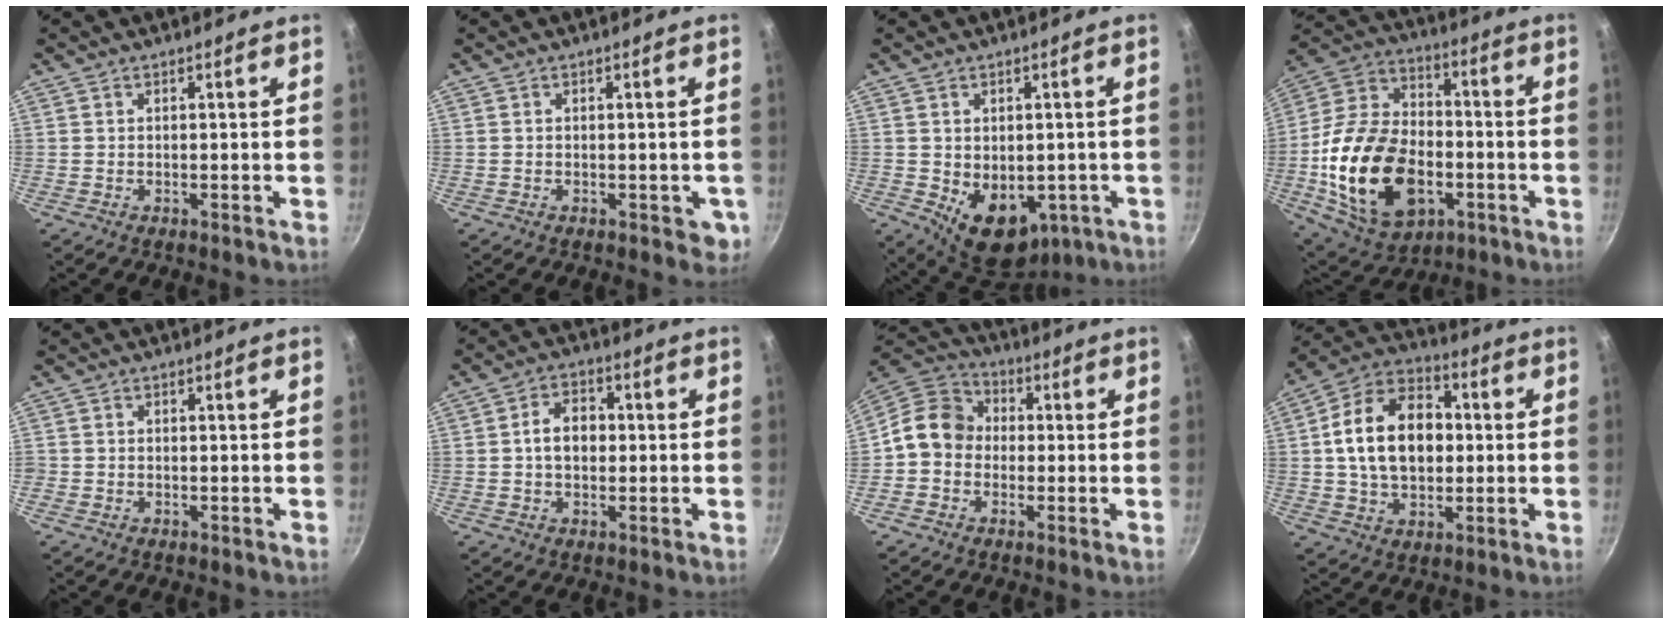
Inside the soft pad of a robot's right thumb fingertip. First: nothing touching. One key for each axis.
{"total": 3.3, "fx": -0.7, "fy": 2.0, "fz": 2.5, "tx": -0.018, "ty": 0.000, "tz": -0.008}
{"total": 11.9, "fx": -2.7, "fy": 8.3, "fz": 8.1, "tx": -0.083, "ty": -0.014, "tz": -0.015}
{"total": 25.3, "fx": -6.0, "fy": 16.3, "fz": 18.3, "tx": -0.328, "ty": 0.029, "tz": -0.099}
{"total": 0.7, "fx": -0.3, "fy": 0.7, "fz": 0.1, "tx": -0.002, "ty": 0.001, "tz": -0.008}
{"total": 6.3, "fx": 0.0, "fy": 4.7, "fz": 4.3, "tx": -0.047, "ty": 0.018, "tz": -0.005}
{"total": 10.4, "fx": -0.6, "fy": 9.0, "fz": 5.2, "tx": -0.057, "ty": 0.032, "tz": -0.037}
{"total": 17.3, "fx": 1.1, "fy": 12.1, "fz": 12.3, "tx": -0.174, "ty": 0.024, "tz": 0.008}